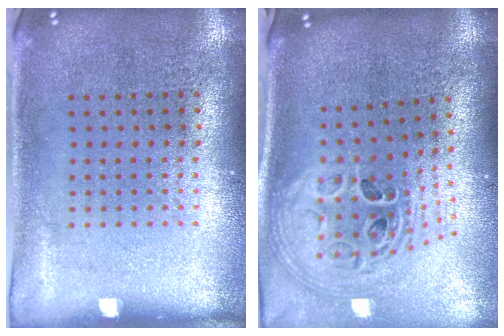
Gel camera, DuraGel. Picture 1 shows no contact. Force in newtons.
{"total": 2.3, "press": 1.7, "slide": 1.6}